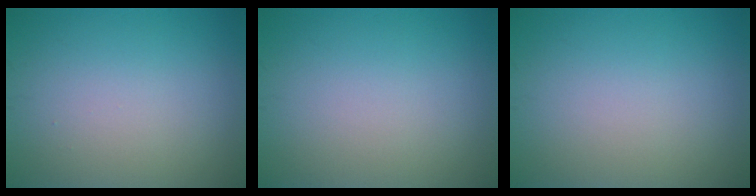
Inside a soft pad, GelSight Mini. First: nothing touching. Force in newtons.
{"total": 0.0}
{"total": 0.0}